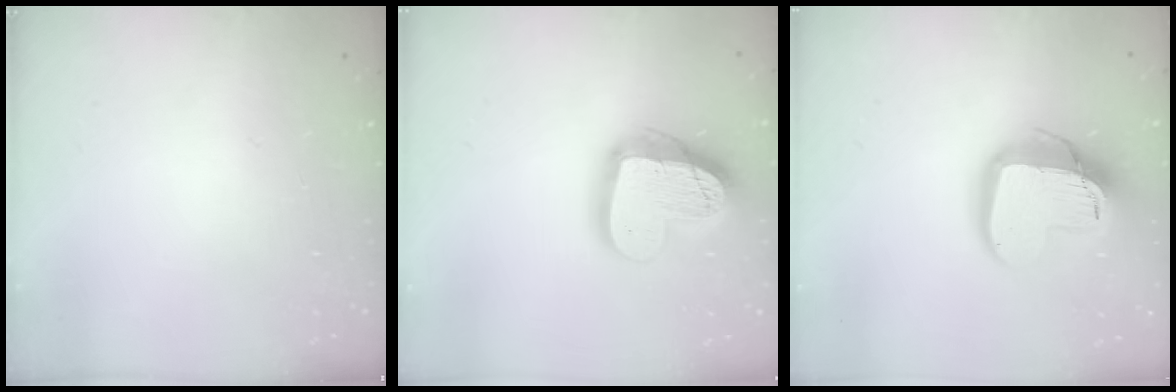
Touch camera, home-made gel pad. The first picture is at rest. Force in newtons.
{"total": 18.8, "press": 18.7, "slide": 1.9}
{"total": 16.3, "press": 16.3, "slide": 1.4}